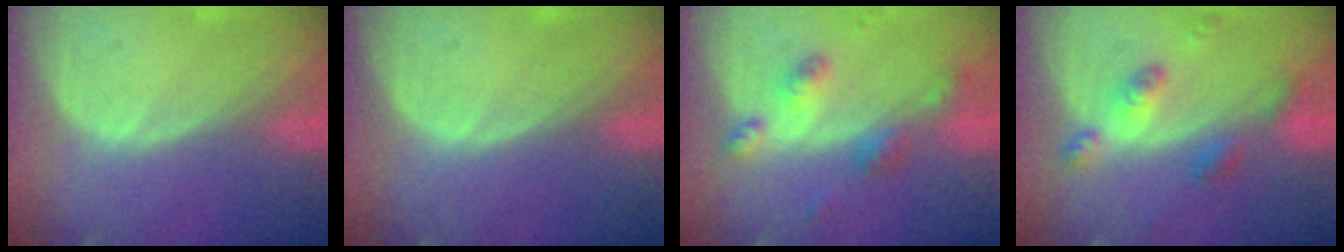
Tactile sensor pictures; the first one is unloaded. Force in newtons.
{"total": 0.0}
{"total": 6.0, "press": 5.2, "slide": 2.9}
{"total": 6.0, "press": 5.3, "slide": 2.9}